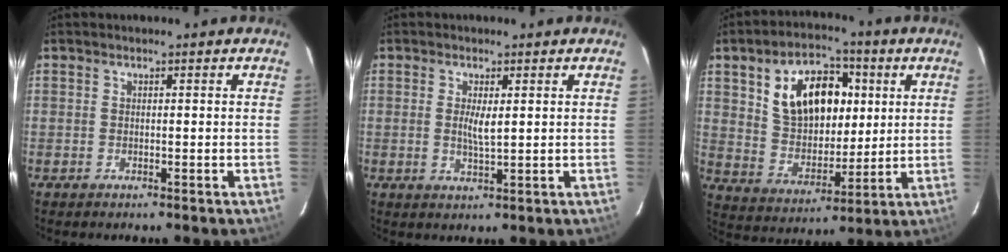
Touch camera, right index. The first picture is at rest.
{"total": 3.1, "force": [0.5, 0.7, 3.0], "torque": [-0.056, -0.005, 0.009]}
{"total": 15.7, "force": [4.7, 10.0, 11.0], "torque": [-0.203, 0.026, 0.097]}